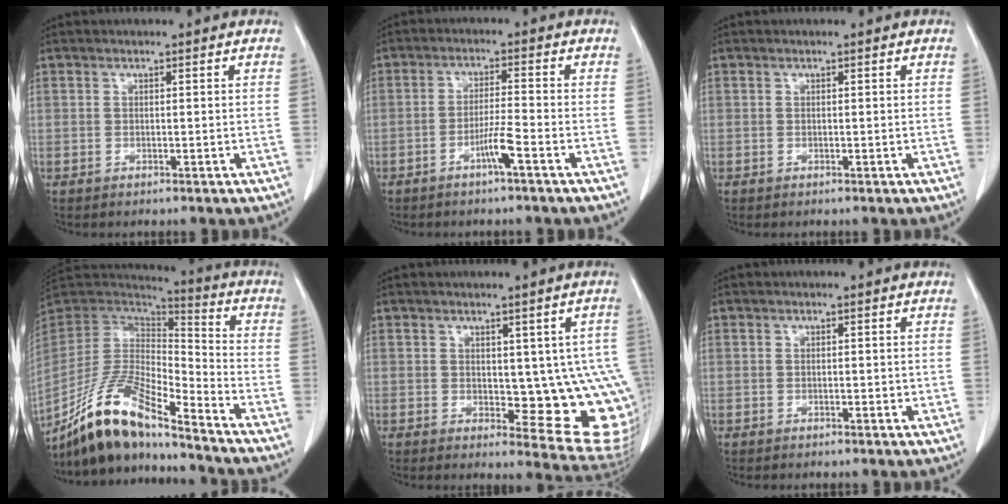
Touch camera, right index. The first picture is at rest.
{"total": 3.0, "force": [-1.7, -0.5, 2.5], "torque": [-0.047, -0.003, -0.033]}
{"total": 0.0}
{"total": 15.7, "force": [-12.9, 2.5, 8.7], "torque": [-0.169, 0.005, -0.241]}
{"total": 11.6, "force": [0.2, 4.9, 10.5], "torque": [-0.098, -0.006, 0.011]}
{"total": 0.9, "force": [0.0, 0.5, 0.7], "torque": [-0.008, 0.001, -0.001]}